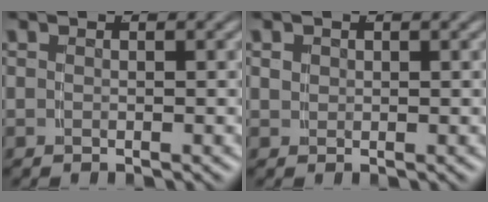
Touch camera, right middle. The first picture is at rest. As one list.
[{"total": 0.0}]